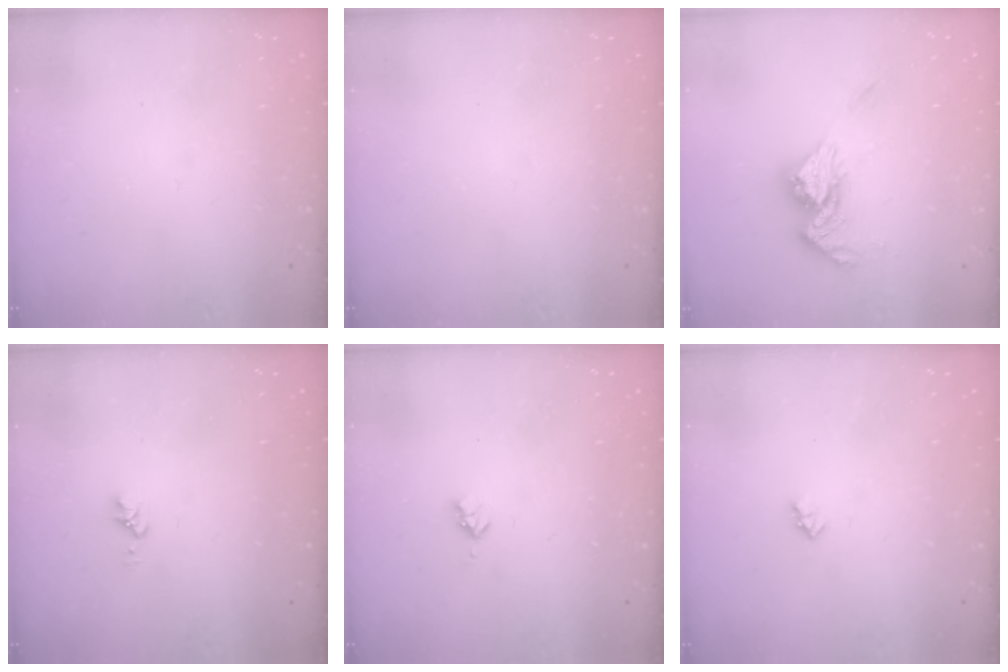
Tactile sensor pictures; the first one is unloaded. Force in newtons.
{"total": 0.0}
{"total": 12.3, "press": 12.3, "slide": 1.3}
{"total": 3.0, "press": 3.0, "slide": 0.4}
{"total": 2.9, "press": 2.9, "slide": 0.5}
{"total": 2.0, "press": 2.0, "slide": 0.3}